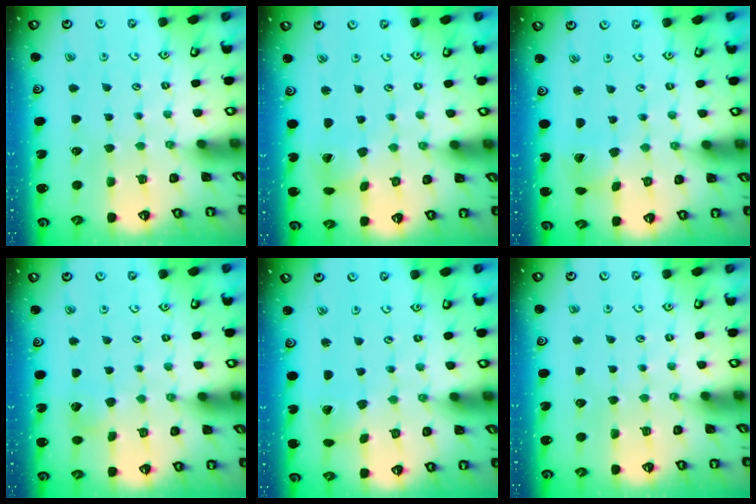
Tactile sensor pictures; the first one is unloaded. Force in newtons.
{"total": 2.0, "press": 2.0, "slide": 0.3}
{"total": 1.2, "press": 1.2, "slide": 0.2}
{"total": 5.0, "press": 5.0, "slide": 0.6}
{"total": 2.2, "press": 2.2, "slide": 0.3}
{"total": 0.0}